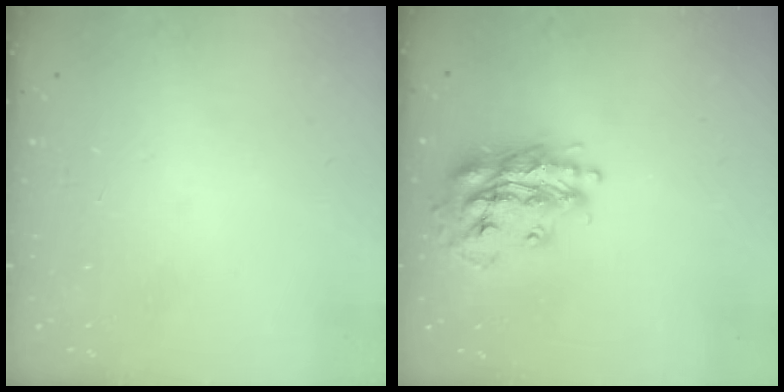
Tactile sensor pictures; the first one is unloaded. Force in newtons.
{"total": 17.4, "press": 17.4, "slide": 1.1}